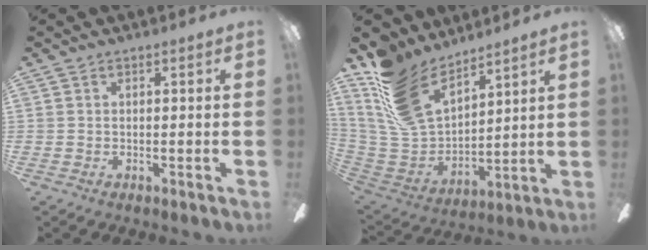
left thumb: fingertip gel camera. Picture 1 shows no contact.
{"total": 16.9, "force": [12.3, 8.2, 8.3], "torque": [-0.216, -0.090, 0.229]}